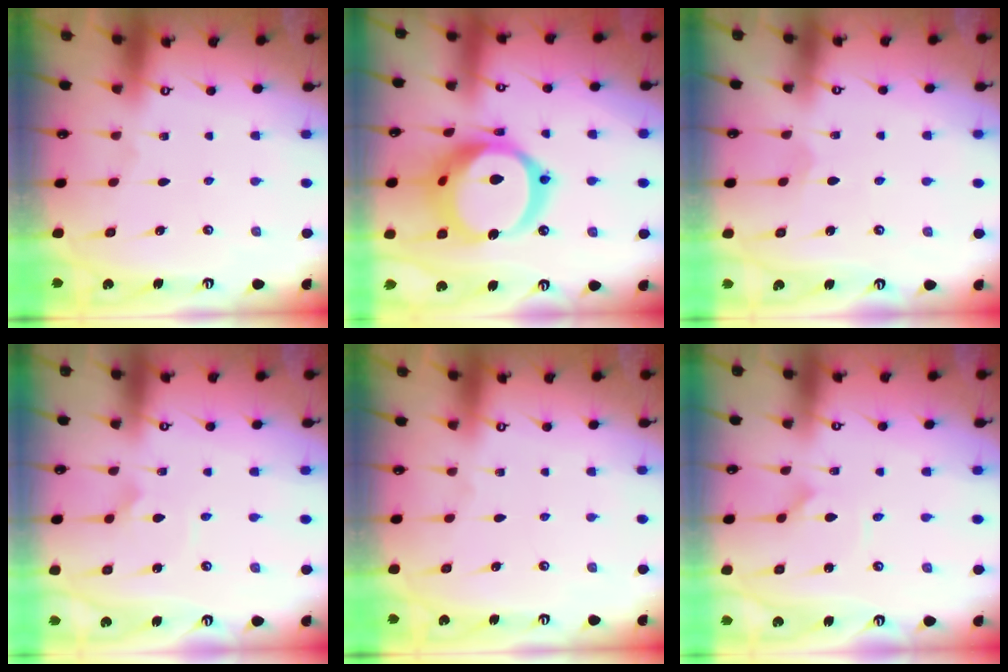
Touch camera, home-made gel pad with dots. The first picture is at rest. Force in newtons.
{"total": 23.3, "press": 23.2, "slide": 2.7}
{"total": 2.6, "press": 2.6, "slide": 0.2}
{"total": 3.0, "press": 3.0, "slide": 0.1}
{"total": 0.0}
{"total": 1.5, "press": 1.5, "slide": 0.1}